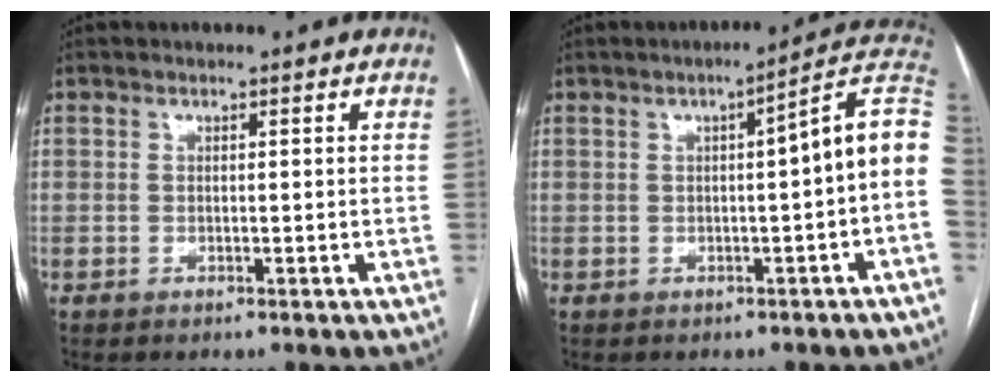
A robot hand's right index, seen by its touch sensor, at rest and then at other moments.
{"total": 9.4, "force": [0.1, 0.1, 9.4], "torque": [-0.116, 0.030, -0.006]}